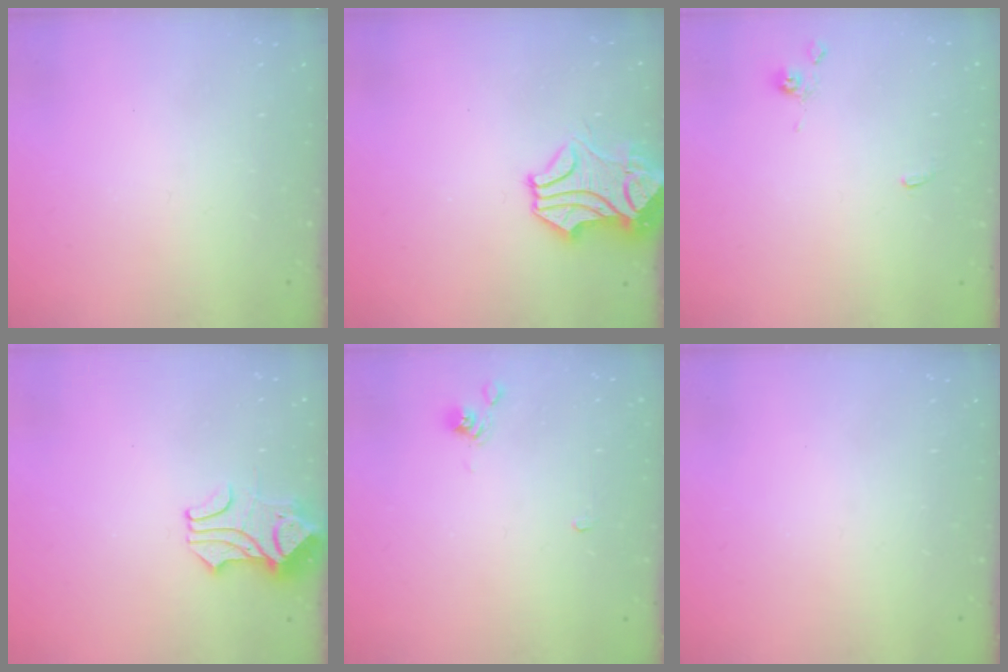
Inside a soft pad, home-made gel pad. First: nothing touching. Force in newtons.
{"total": 1.9, "press": 1.2, "slide": 1.5}
{"total": 0.7, "press": 0.5, "slide": 0.5}
{"total": 1.7, "press": 1.2, "slide": 1.1}
{"total": 2.3, "press": 2.3, "slide": 0.6}
{"total": 0.0}